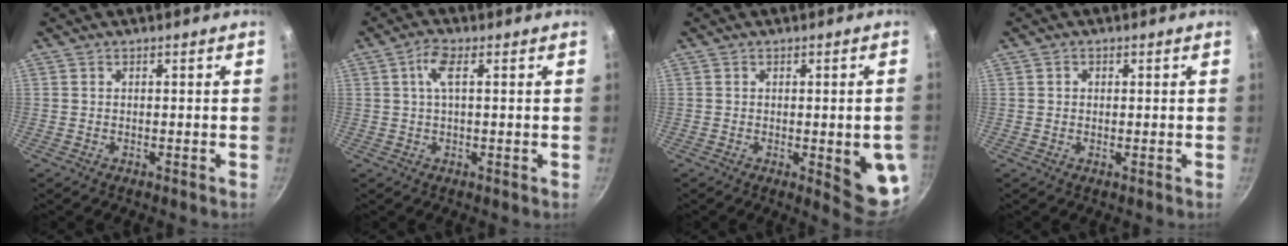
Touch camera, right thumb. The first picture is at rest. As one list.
[{"total": 3.9, "force": [1.0, 1.0, 3.6], "torque": [-0.080, 0.008, 0.016]}, {"total": 9.7, "force": [-1.5, 2.9, 9.2], "torque": [-0.084, -0.005, -0.013]}, {"total": 1.1, "force": [0.3, 0.9, 0.4], "torque": [-0.003, 0.000, 0.002]}]